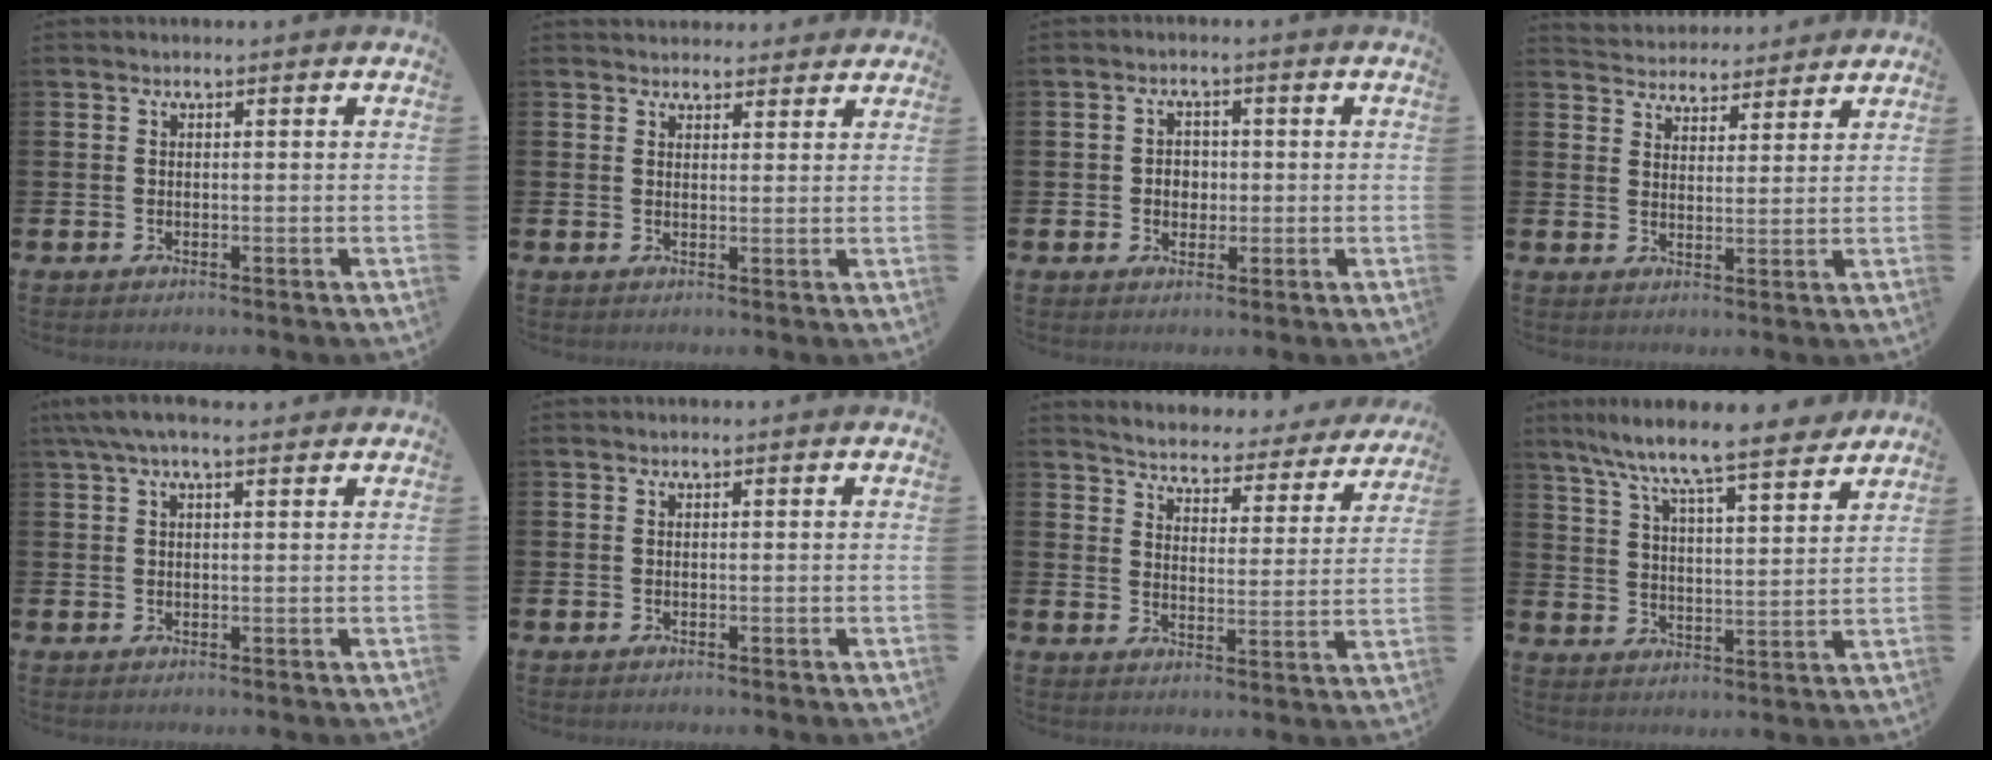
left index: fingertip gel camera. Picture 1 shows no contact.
{"total": 3.2, "force": [3.0, 1.1, -0.1], "torque": [0.008, -0.013, 0.053]}
{"total": 2.6, "force": [-0.1, 2.3, 1.2], "torque": [-0.013, 0.003, -0.009]}
{"total": 4.3, "force": [4.1, 0.9, -0.3], "torque": [-0.012, -0.024, 0.076]}
{"total": 3.9, "force": [2.6, 1.0, 2.7], "torque": [-0.050, -0.001, 0.044]}
{"total": 0.0}
{"total": 4.4, "force": [4.3, 0.6, 0.4], "torque": [-0.036, -0.039, 0.069]}
{"total": 9.1, "force": [8.5, 0.4, 3.2], "torque": [-0.091, -0.063, 0.145]}